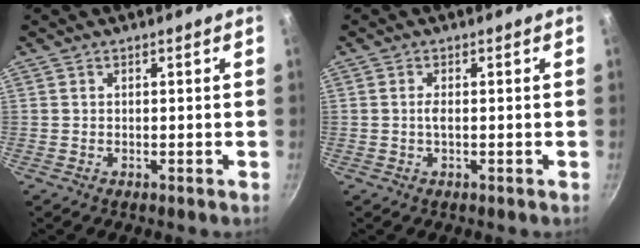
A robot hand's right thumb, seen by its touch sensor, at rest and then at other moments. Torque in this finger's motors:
{"motor_torque": [0.92, 0.29, 0.49, -0.30, 0.03]}